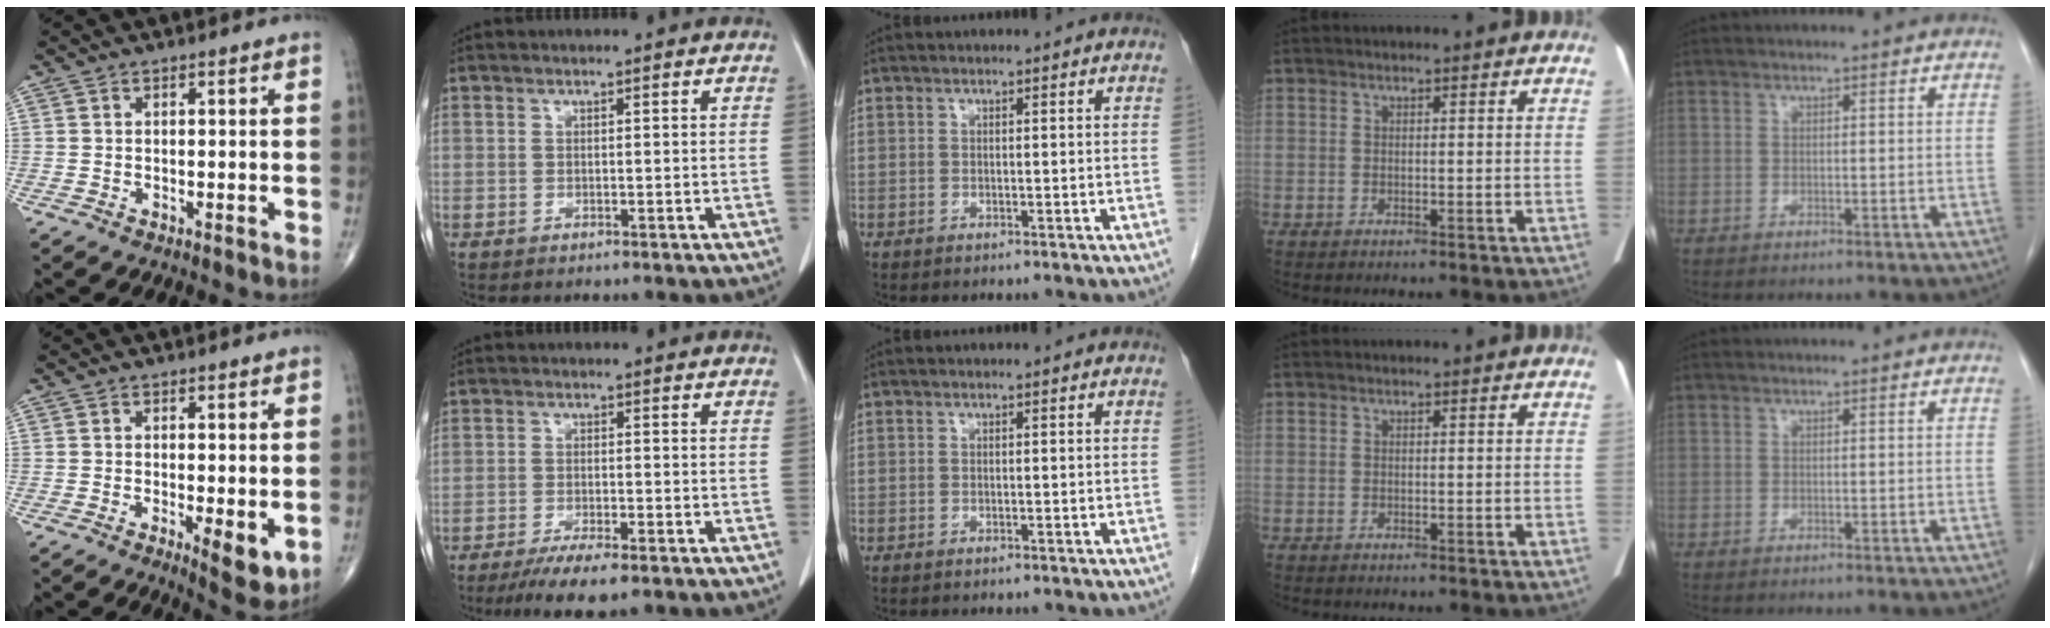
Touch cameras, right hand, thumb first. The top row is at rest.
{"thumb": {"total": 6.5, "force": [-1.5, 2.2, 6.0], "torque": [-0.082, -0.019, -0.020]}, "index": {"total": 6.6, "force": [-4.7, 1.1, 4.4], "torque": [-0.070, -0.014, -0.074]}}